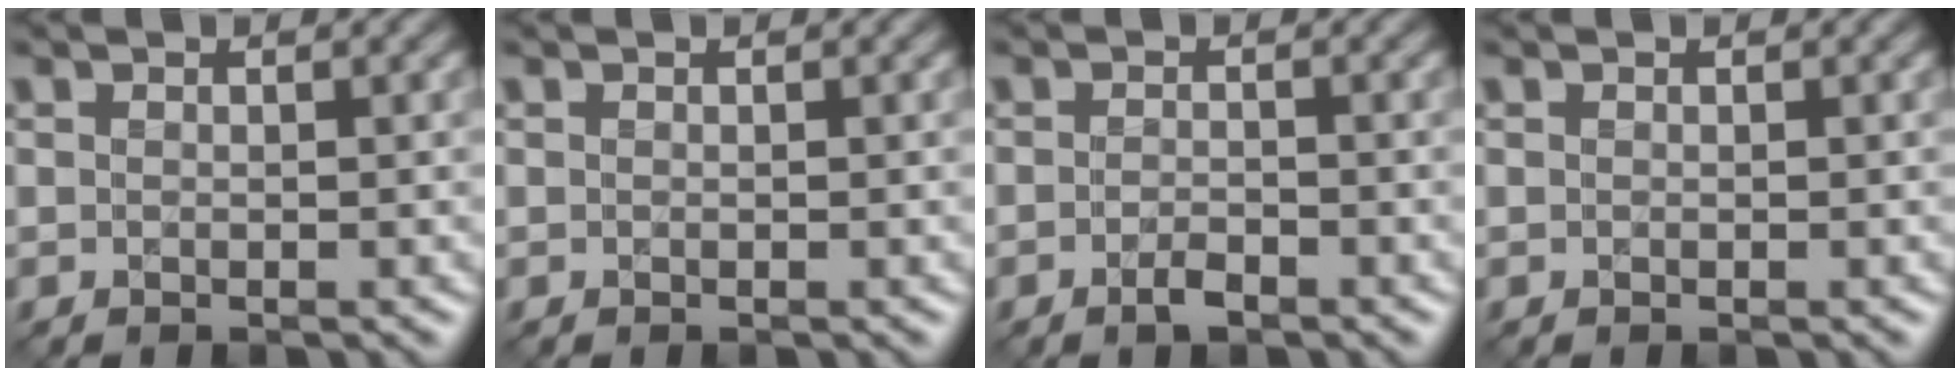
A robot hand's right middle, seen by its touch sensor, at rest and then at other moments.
{"total": 0.0}
{"total": 1.5, "force": [-1.0, 0.5, 1.0], "torque": [-0.023, 0.000, -0.019]}
{"total": 0.0}